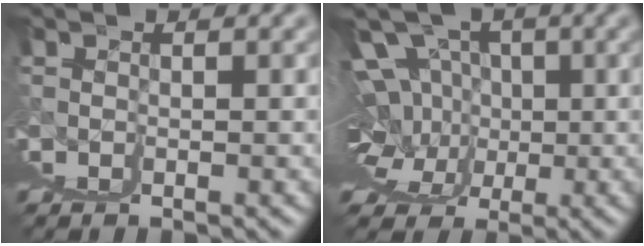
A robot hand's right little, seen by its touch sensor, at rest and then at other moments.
{"total": 8.1, "force": [2.2, 4.9, 6.0], "torque": [-0.076, -0.018, 0.050]}